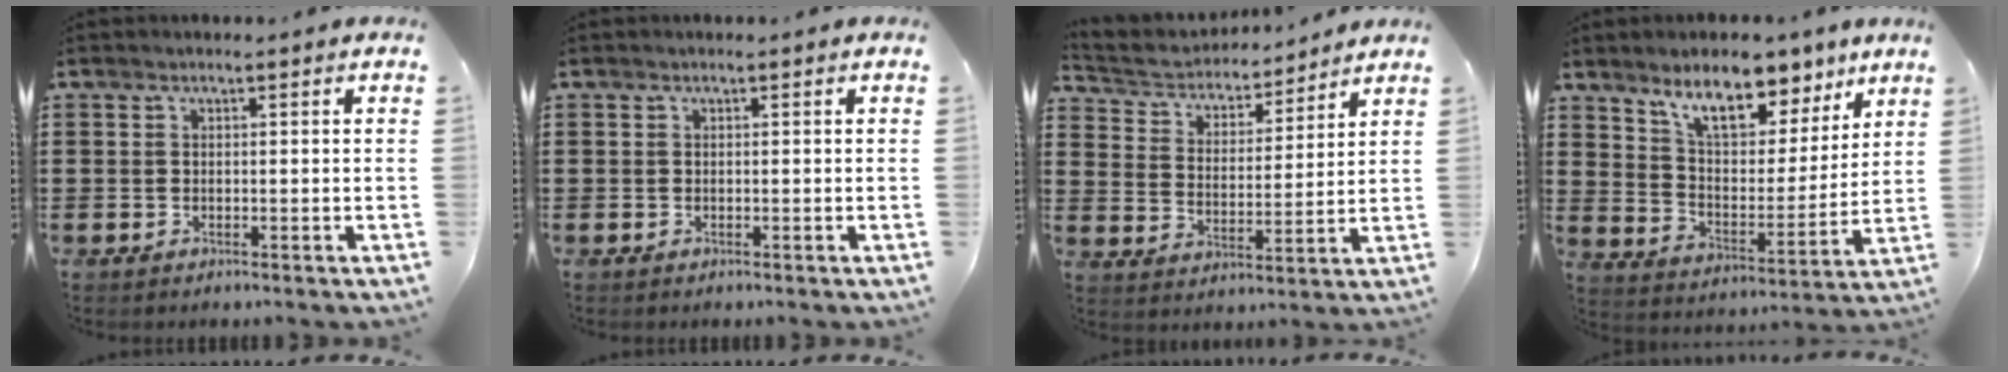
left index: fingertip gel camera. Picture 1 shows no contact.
{"total": 0.0}
{"total": 4.5, "force": [4.4, 1.1, 0.2], "torque": [-0.032, -0.029, 0.071]}
{"total": 9.9, "force": [7.9, 3.7, 4.8], "torque": [-0.095, -0.037, 0.139]}